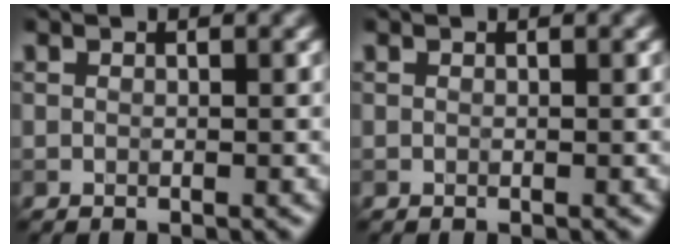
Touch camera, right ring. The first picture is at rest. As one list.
[{"total": 0.0}]